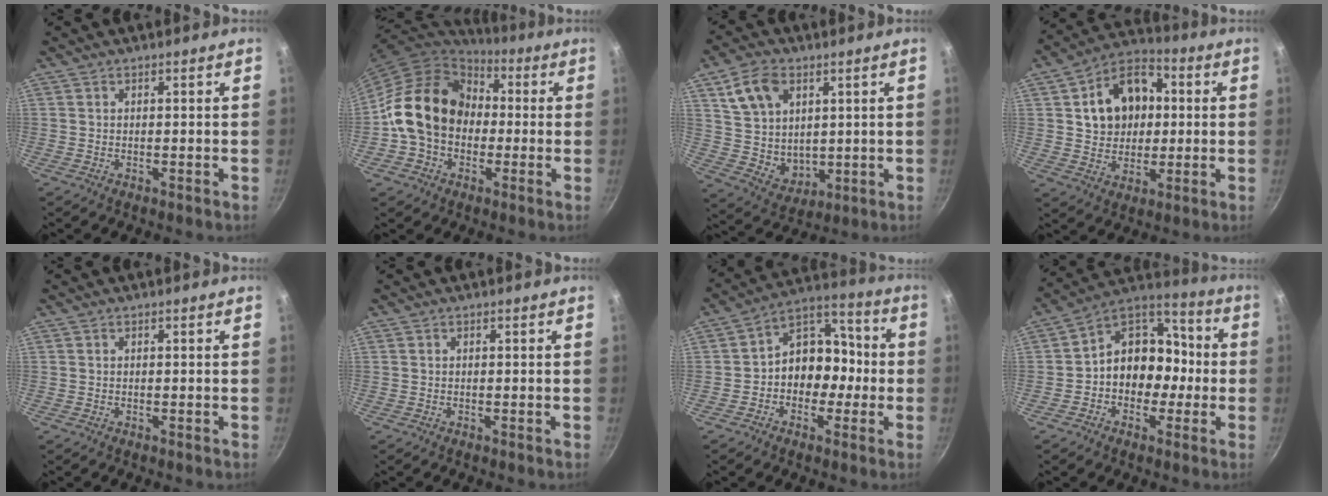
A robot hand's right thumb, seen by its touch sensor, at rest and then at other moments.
{"total": 17.4, "force": [-0.2, 13.9, 10.5], "torque": [-0.149, 0.044, -0.014]}
{"total": 12.4, "force": [4.6, 9.0, 7.2], "torque": [-0.105, -0.021, 0.102]}
{"total": 15.1, "force": [2.4, 11.6, 9.3], "torque": [-0.115, 0.018, 0.033]}
{"total": 0.0}
{"total": 0.0}
{"total": 11.9, "force": [-2.0, 9.5, 6.9], "torque": [-0.037, 0.056, -0.047]}
{"total": 13.8, "force": [-1.9, 11.1, 7.9], "torque": [-0.061, 0.056, -0.050]}